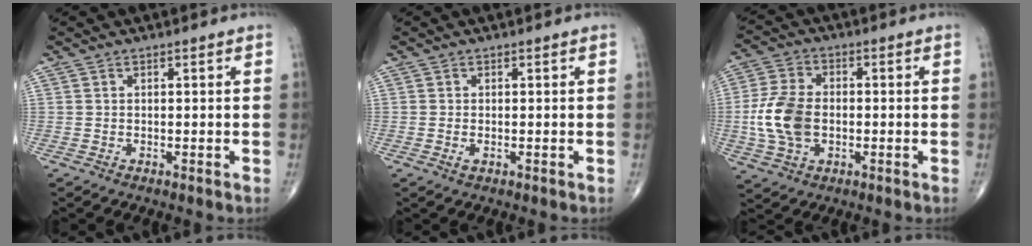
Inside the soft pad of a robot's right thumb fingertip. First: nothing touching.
{"total": 1.0, "force": [-0.3, 0.6, 0.8], "torque": [-0.017, -0.002, -0.005]}
{"total": 10.9, "force": [-1.3, 7.1, 8.2], "torque": [-0.166, 0.010, -0.027]}